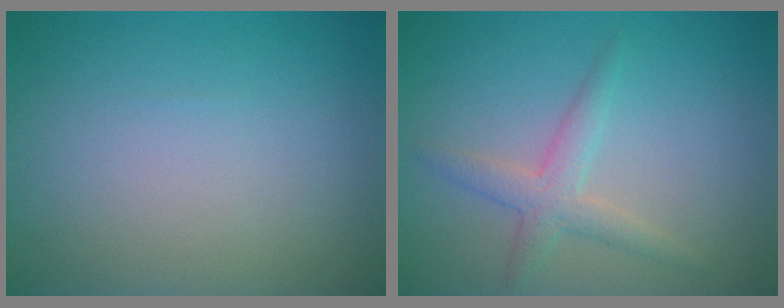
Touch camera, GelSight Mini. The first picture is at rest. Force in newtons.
{"total": 2.5, "press": 2.5, "slide": 0.0}